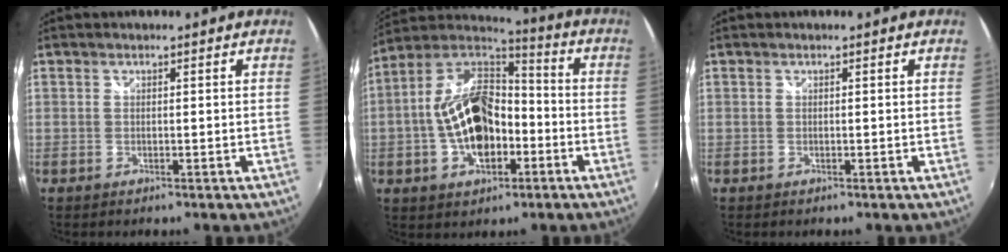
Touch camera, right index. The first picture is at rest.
{"total": 16.4, "force": [-4.3, 9.4, 12.8], "torque": [-0.256, 0.013, -0.074]}
{"total": 0.0}